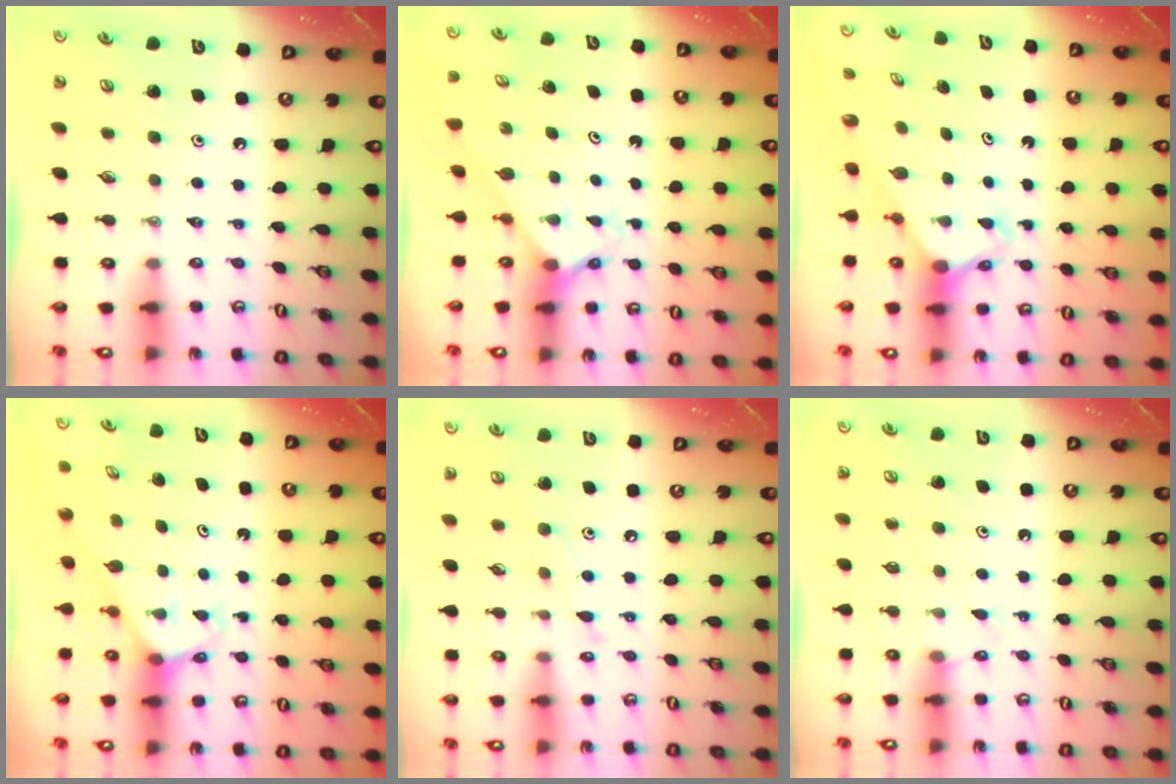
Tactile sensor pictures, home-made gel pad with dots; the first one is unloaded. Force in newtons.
{"total": 2.0, "press": 2.0, "slide": 0.2}
{"total": 2.3, "press": 2.3, "slide": 0.2}
{"total": 2.4, "press": 2.4, "slide": 0.2}
{"total": 6.0, "press": 5.9, "slide": 0.5}
{"total": 5.6, "press": 5.6, "slide": 0.6}